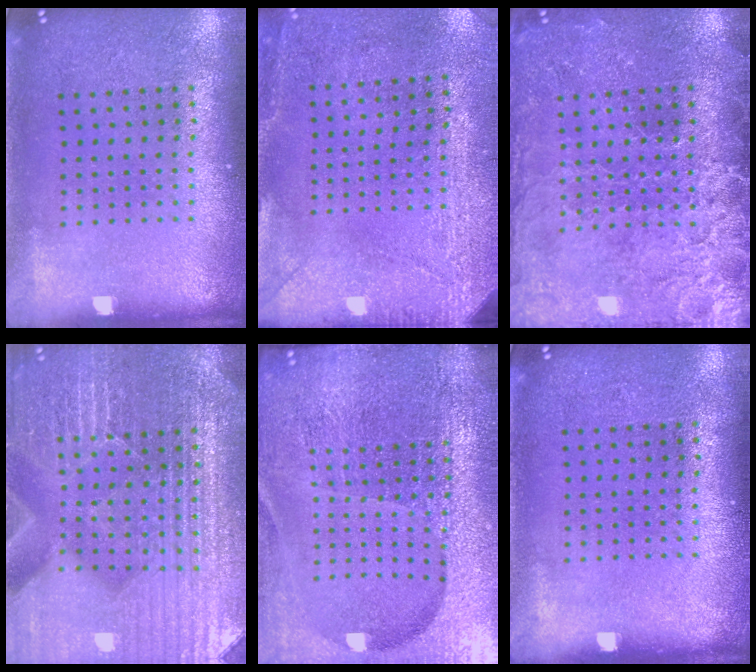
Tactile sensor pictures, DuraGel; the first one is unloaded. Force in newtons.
{"total": 2.9, "press": 2.5, "slide": 1.5}
{"total": 3.6, "press": 3.3, "slide": 1.3}
{"total": 5.4, "press": 5.0, "slide": 2.1}
{"total": 6.8, "press": 5.9, "slide": 3.4}
{"total": 0.0}